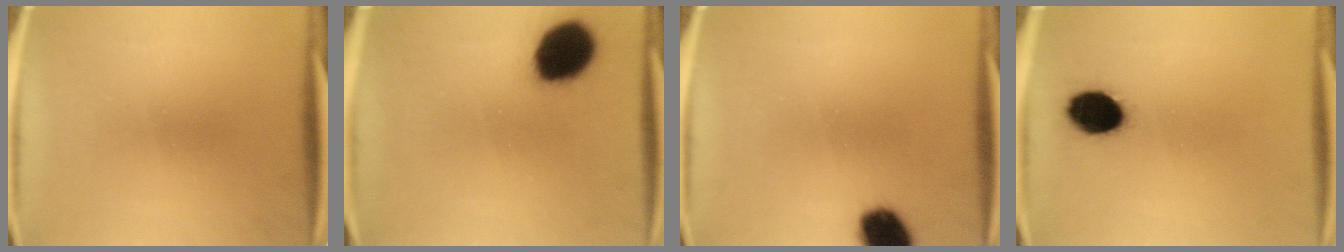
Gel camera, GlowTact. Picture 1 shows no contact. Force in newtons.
{"total": 15.3}
{"total": 9.6}
{"total": 9.6}